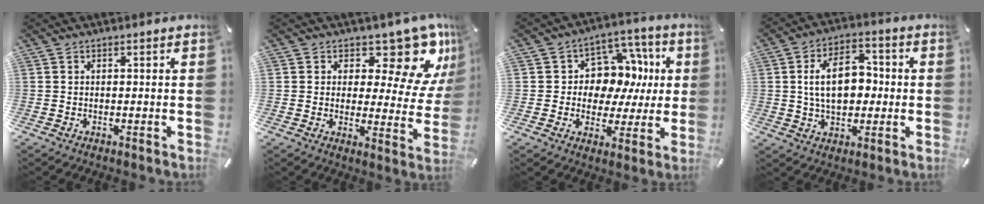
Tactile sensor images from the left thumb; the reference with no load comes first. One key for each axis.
{"total": 13.3, "fx": 9.0, "fy": 5.8, "fz": 7.9, "tx": -0.092, "ty": -0.078, "tz": 0.152}
{"total": 10.9, "fx": 1.9, "fy": 9.8, "fz": 4.4, "tx": -0.064, "ty": -0.022, "tz": 0.043}
{"total": 12.5, "fx": 0.7, "fy": 8.3, "fz": 9.3, "tx": -0.169, "ty": 0.010, "tz": 0.010}